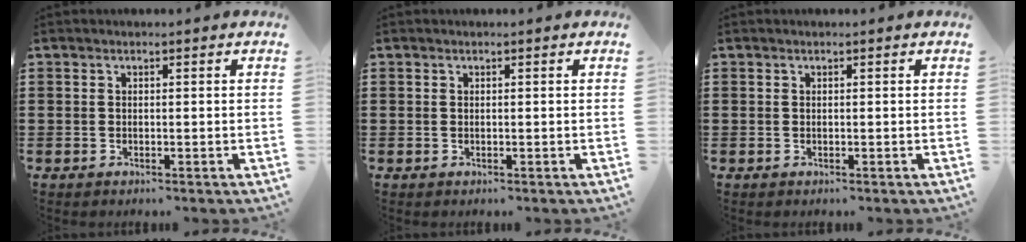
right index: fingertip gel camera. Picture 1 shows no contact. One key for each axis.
{"total": 0.0}
{"total": 0.0}